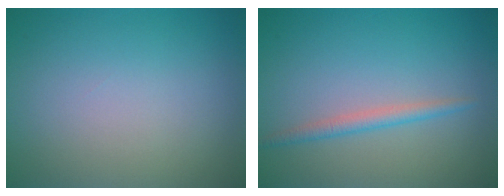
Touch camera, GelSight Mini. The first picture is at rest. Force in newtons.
{"total": 1.7, "press": 1.7, "slide": 0.0}